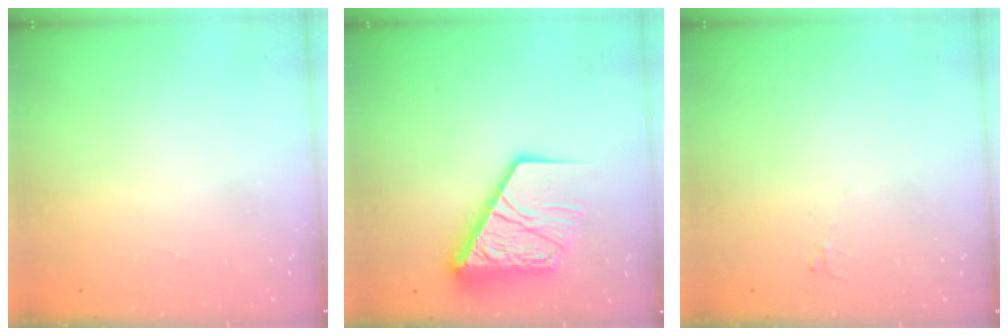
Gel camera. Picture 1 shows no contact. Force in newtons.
{"total": 14.4, "press": 14.3, "slide": 1.8}
{"total": 3.1, "press": 3.1, "slide": 0.4}